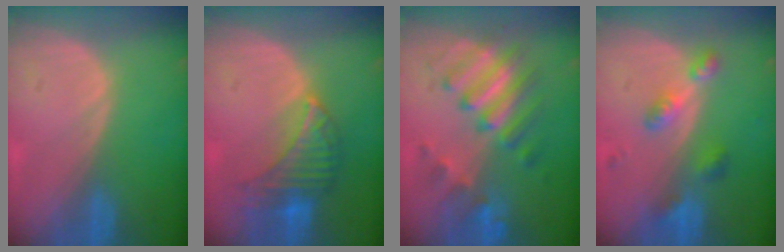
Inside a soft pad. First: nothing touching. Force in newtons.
{"total": 7.4, "press": 6.9, "slide": 2.5}
{"total": 8.0, "press": 8.0, "slide": 0.2}
{"total": 5.5, "press": 4.8, "slide": 2.6}